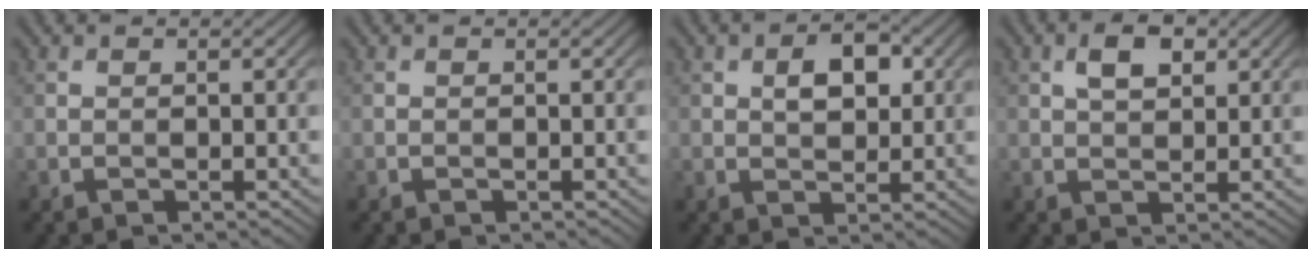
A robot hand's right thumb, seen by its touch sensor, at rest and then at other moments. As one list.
[{"total": 0.0}, {"total": 4.4, "force": [1.2, 2.5, 3.4], "torque": [-0.055, 0.004, 0.017]}, {"total": 3.7, "force": [1.5, 1.9, 2.8], "torque": [-0.053, 0.005, 0.026]}]